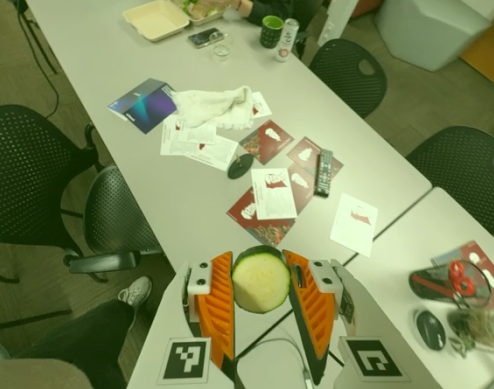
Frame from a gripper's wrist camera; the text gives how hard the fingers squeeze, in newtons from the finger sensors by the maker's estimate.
{"total": 12.5, "left": 12.8, "right": 12.3}